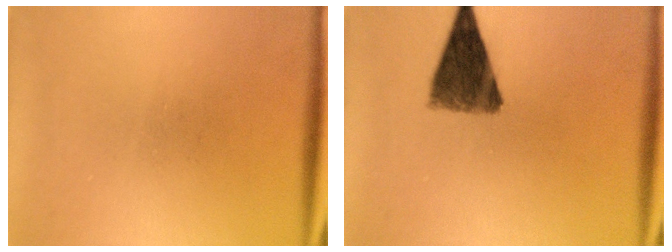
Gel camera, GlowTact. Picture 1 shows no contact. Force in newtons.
{"total": 9.4}